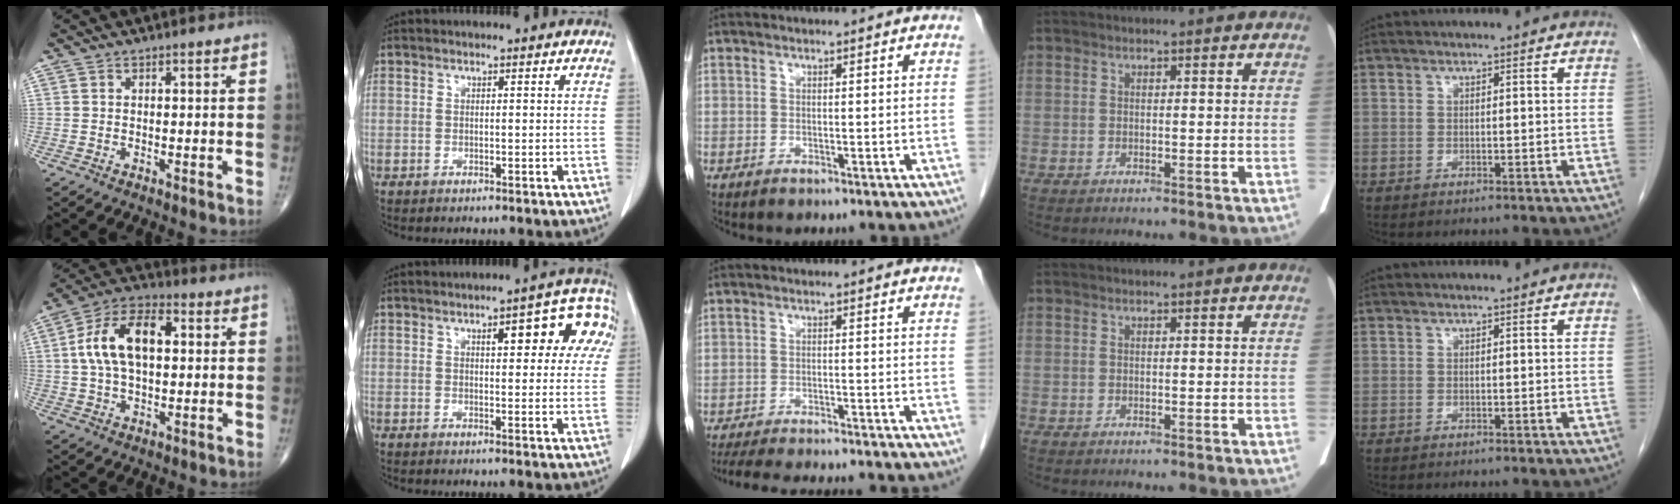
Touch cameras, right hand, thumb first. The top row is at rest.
{"thumb": {"total": 14.2, "force": [2.1, 7.9, 11.6], "torque": [-0.209, 0.028, 0.030]}, "index": {"total": 10.9, "force": [4.7, 4.0, 9.0], "torque": [-0.092, 0.023, 0.052]}, "middle": {"total": 15.0, "force": [-13.7, 1.3, 6.0], "torque": [-0.107, -0.024, -0.186]}}